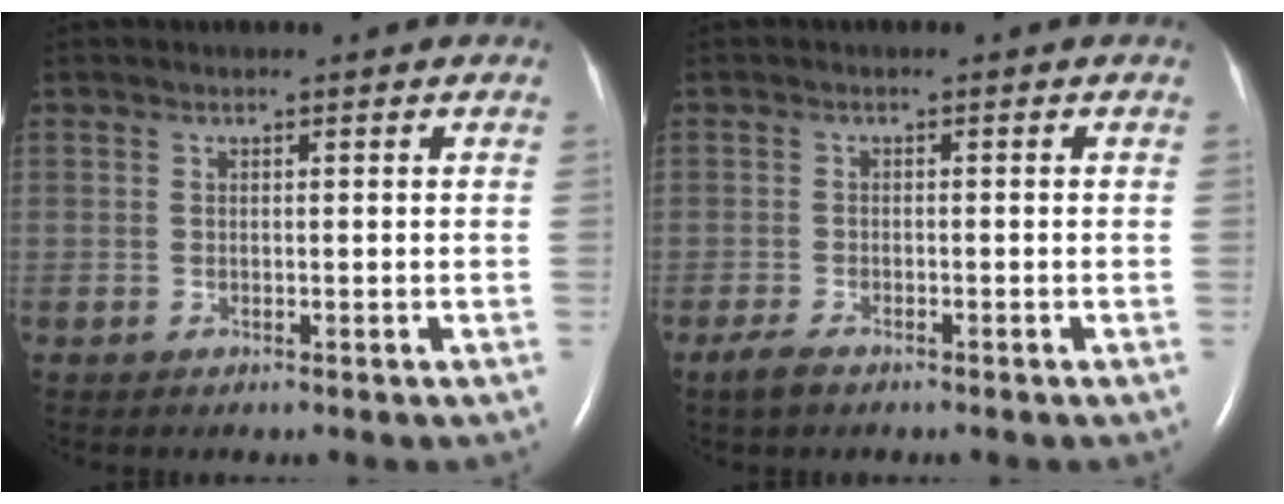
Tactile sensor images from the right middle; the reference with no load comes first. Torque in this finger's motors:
{"motor_torque": [0.31, -0.27, 0.22, 0.07]}